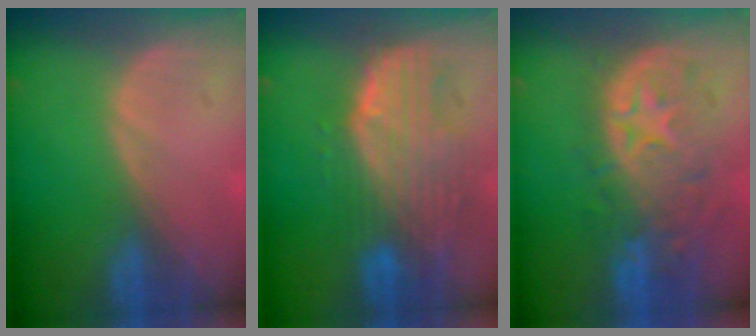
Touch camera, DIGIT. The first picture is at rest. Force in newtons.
{"total": 10.6, "press": 9.1, "slide": 5.4}
{"total": 11.0, "press": 9.7, "slide": 5.1}